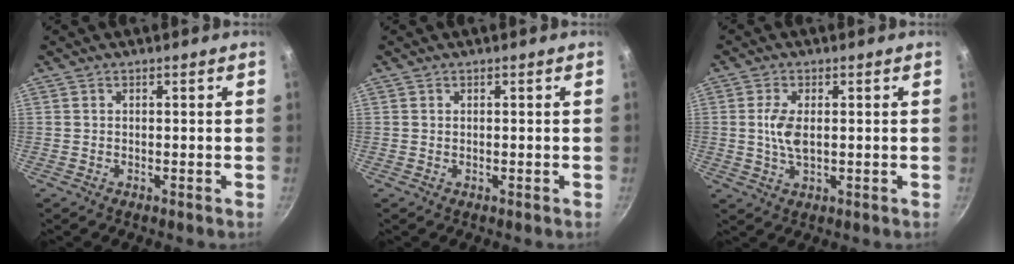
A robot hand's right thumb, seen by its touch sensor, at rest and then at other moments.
{"total": 0.0}
{"total": 5.1, "force": [0.5, 2.4, 4.4], "torque": [-0.093, -0.001, 0.009]}